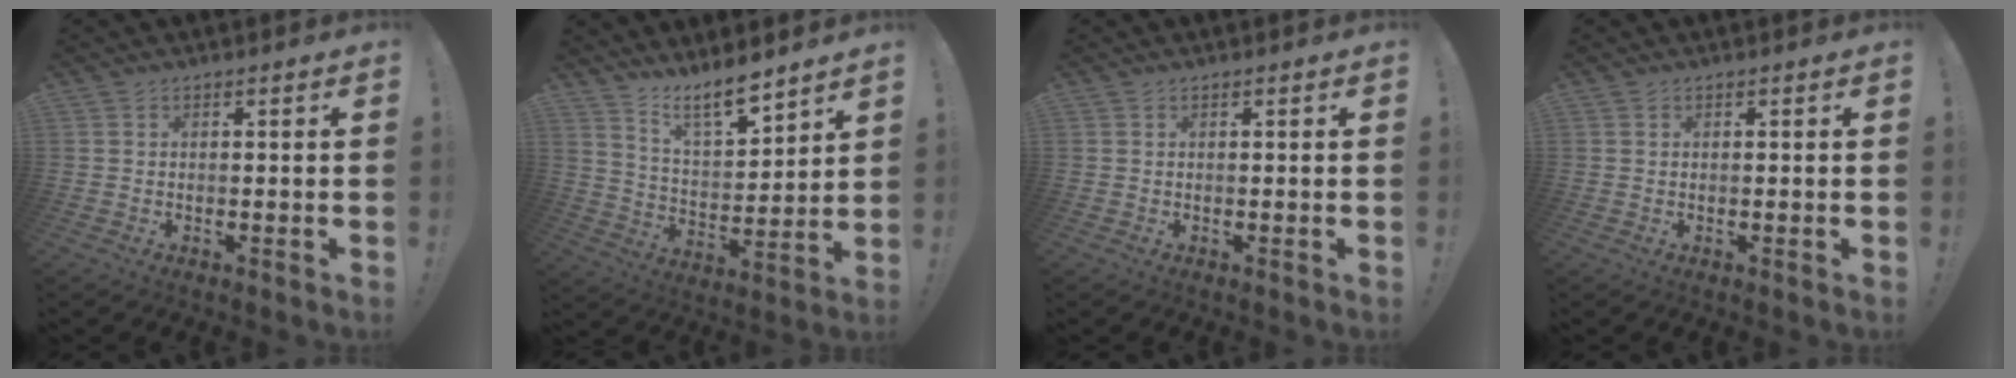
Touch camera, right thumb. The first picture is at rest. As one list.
[{"total": 10.3, "force": [8.9, 2.1, 4.7], "torque": [-0.080, -0.073, 0.159]}, {"total": 0.0}, {"total": 0.0}]